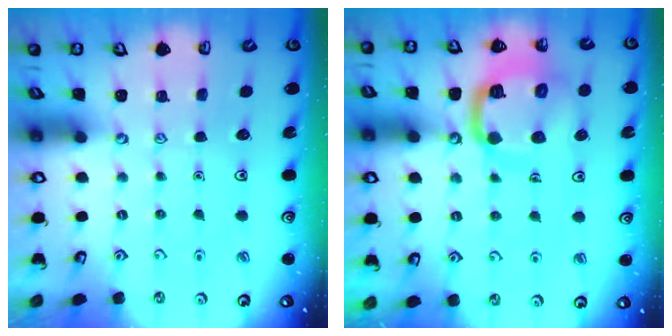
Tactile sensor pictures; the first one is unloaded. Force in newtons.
{"total": 15.3, "press": 15.2, "slide": 1.6}